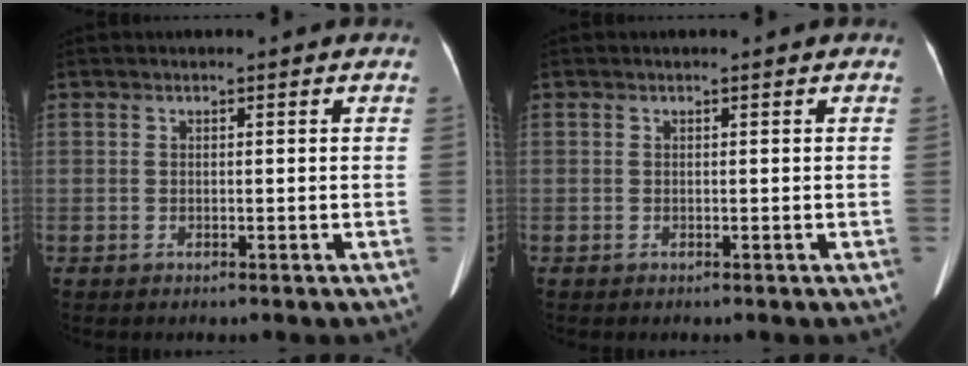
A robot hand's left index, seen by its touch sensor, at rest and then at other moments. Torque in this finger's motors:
{"motor_torque": [-0.12, 0.25, -0.20, -0.08]}